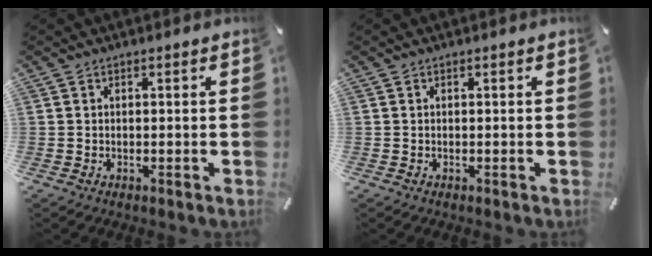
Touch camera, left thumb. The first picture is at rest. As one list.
[{"total": 0.0}]